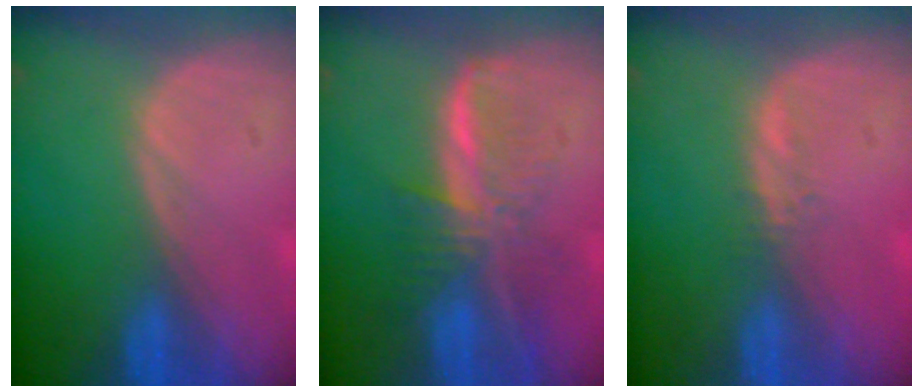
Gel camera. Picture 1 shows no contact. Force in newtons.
{"total": 8.2, "press": 6.9, "slide": 4.4}
{"total": 1.1, "press": 1.0, "slide": 0.5}